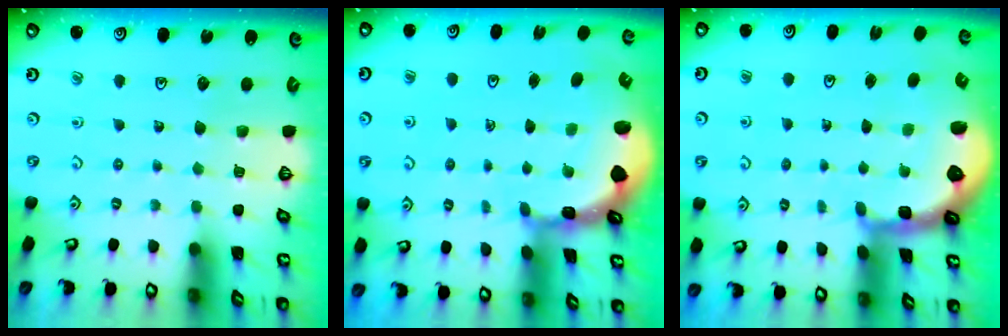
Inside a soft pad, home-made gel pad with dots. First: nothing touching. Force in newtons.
{"total": 2.2, "press": 2.0, "slide": 0.9}
{"total": 3.7, "press": 3.3, "slide": 1.7}